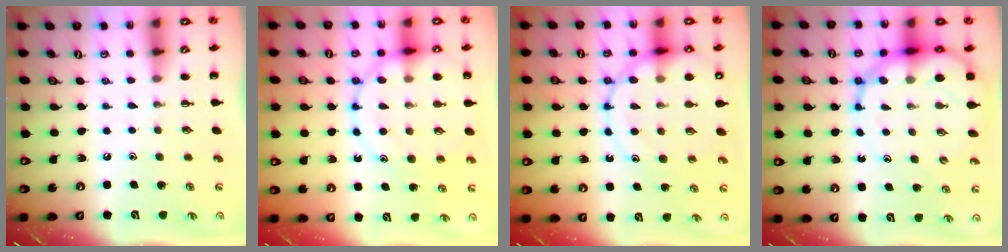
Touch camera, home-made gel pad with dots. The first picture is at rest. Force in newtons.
{"total": 17.1, "press": 17.0, "slide": 2.3}
{"total": 17.0, "press": 16.8, "slide": 3.0}
{"total": 15.9, "press": 15.4, "slide": 4.0}